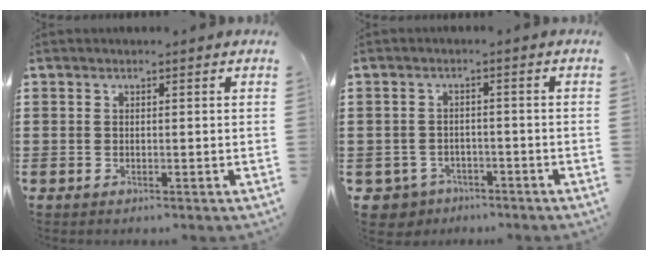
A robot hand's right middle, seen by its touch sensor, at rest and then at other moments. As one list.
[{"total": 2.8, "force": [-2.5, 1.3, 0.0], "torque": [-0.025, -0.004, -0.059]}]